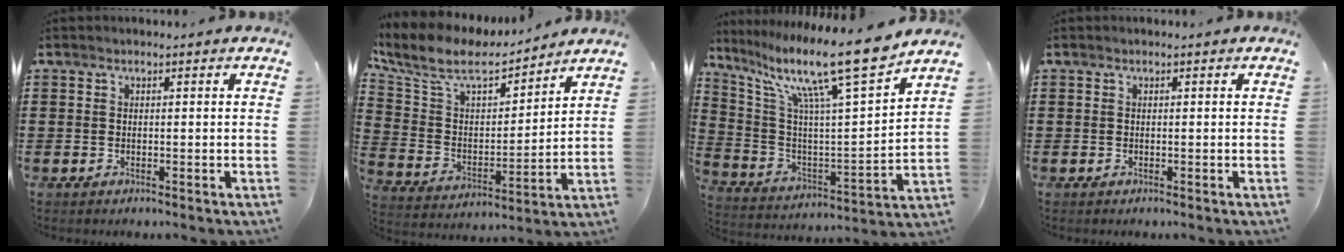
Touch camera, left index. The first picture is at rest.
{"total": 9.8, "force": [8.1, 3.1, 4.5], "torque": [-0.125, -0.045, 0.138]}
{"total": 15.0, "force": [11.3, 1.2, 9.8], "torque": [-0.200, -0.071, 0.178]}
{"total": 0.0}